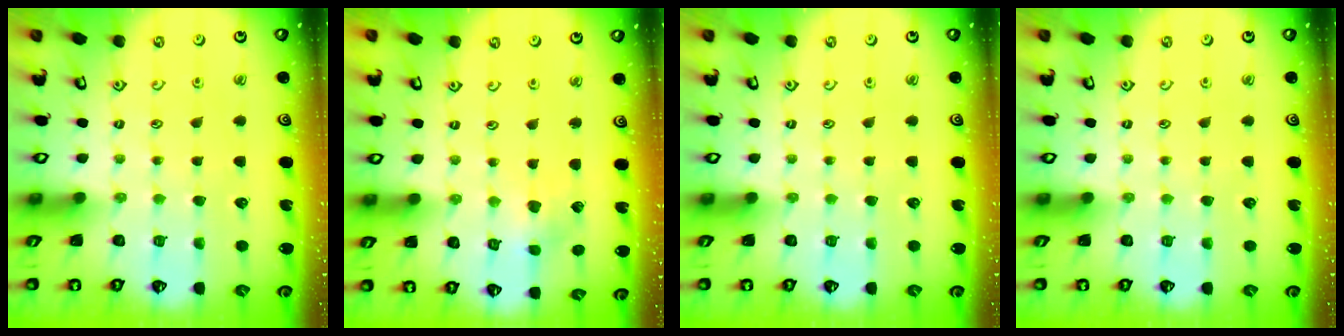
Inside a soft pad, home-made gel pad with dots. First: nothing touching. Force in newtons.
{"total": 3.4, "press": 3.3, "slide": 0.6}
{"total": 0.0}
{"total": 0.0}